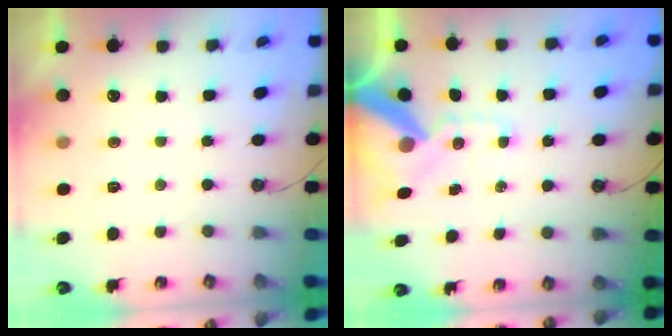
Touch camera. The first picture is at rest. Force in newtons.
{"total": 15.2, "press": 15.1, "slide": 2.1}